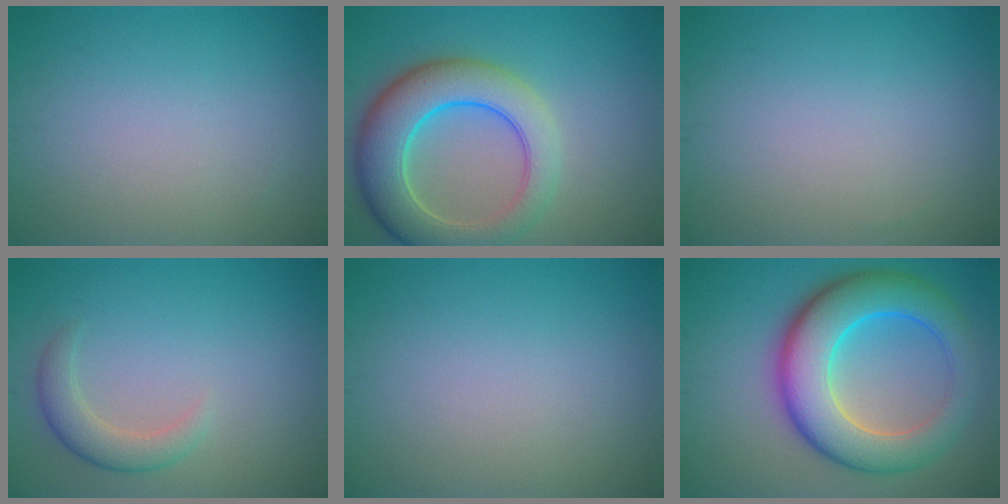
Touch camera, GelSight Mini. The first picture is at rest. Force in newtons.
{"total": 8.7, "press": 8.7, "slide": 0.4}
{"total": 0.0}
{"total": 2.7, "press": 2.7, "slide": 0.4}
{"total": 0.0}
{"total": 10.3, "press": 10.3, "slide": 0.1}